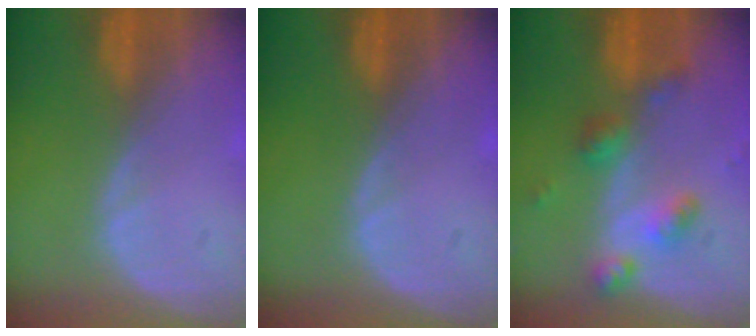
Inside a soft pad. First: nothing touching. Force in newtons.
{"total": 0.0}
{"total": 6.0, "press": 5.2, "slide": 2.9}